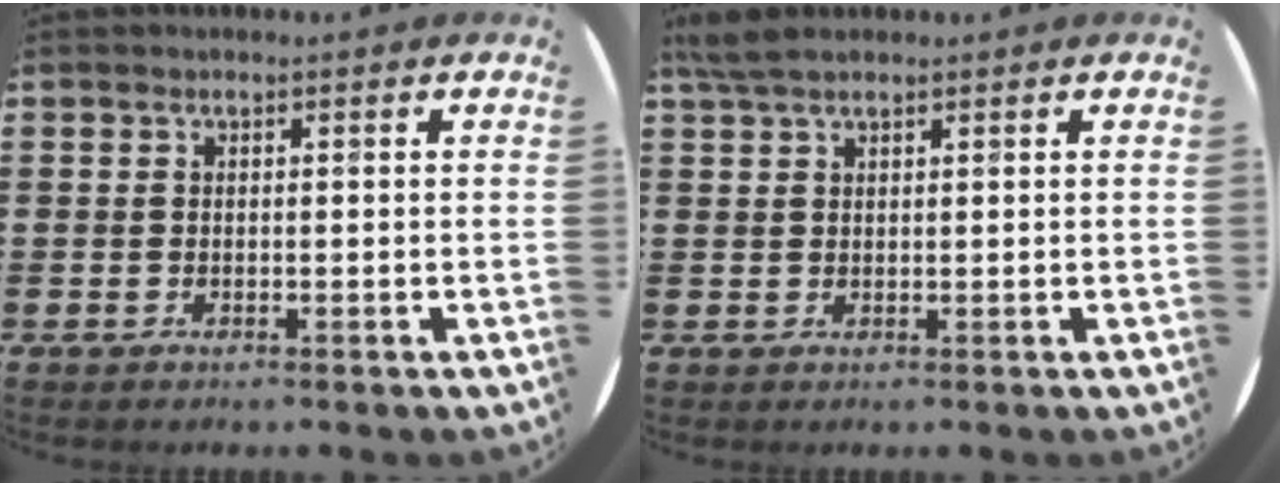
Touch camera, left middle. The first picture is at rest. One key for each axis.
{"total": 2.8, "fx": 2.2, "fy": 0.7, "fz": 1.6, "tx": -0.036, "ty": 0.006, "tz": 0.041}